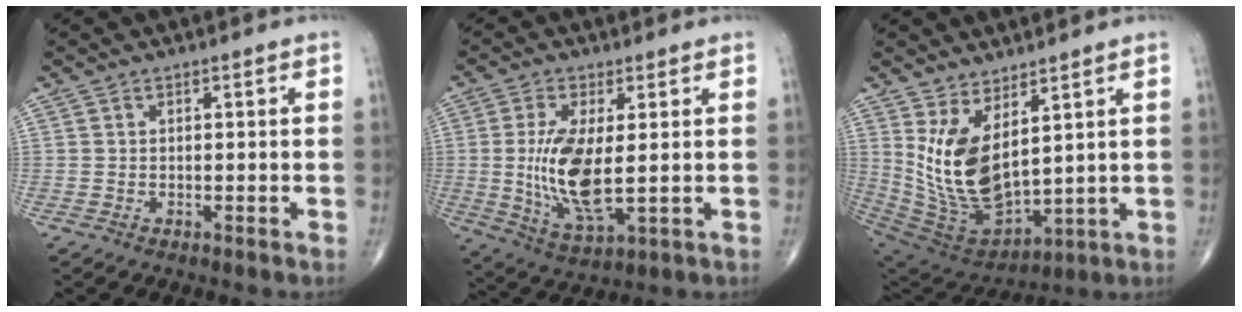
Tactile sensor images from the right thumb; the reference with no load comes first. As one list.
[{"total": 12.1, "force": [0.2, 4.6, 11.2], "torque": [-0.232, -0.022, 0.013]}, {"total": 14.8, "force": [4.8, 7.0, 12.2], "torque": [-0.229, -0.046, 0.122]}]